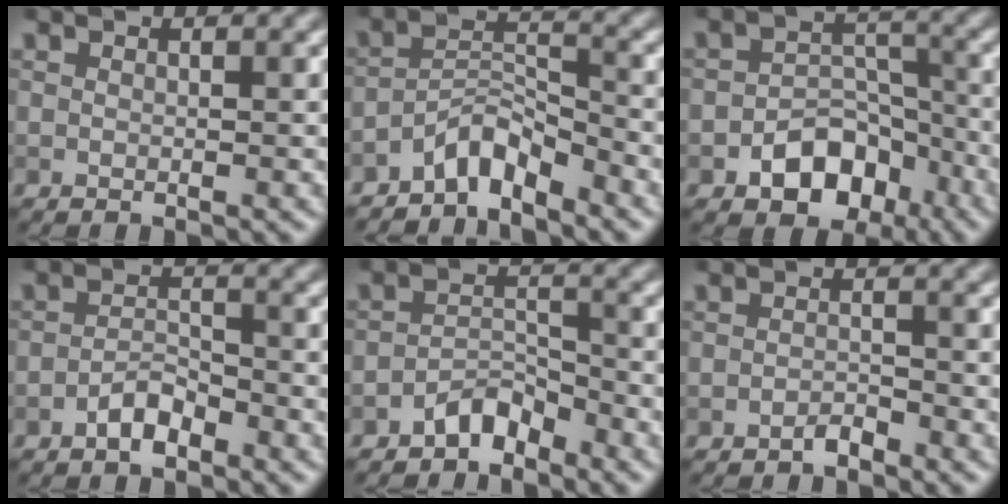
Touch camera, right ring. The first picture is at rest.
{"total": 3.7, "force": [-3.1, 1.0, 1.7], "torque": [-0.027, 0.016, -0.064]}
{"total": 5.8, "force": [-3.1, 4.0, 2.9], "torque": [-0.029, -0.004, -0.047]}
{"total": 2.4, "force": [-1.7, 1.0, 1.4], "torque": [-0.022, 0.009, -0.033]}
{"total": 2.7, "force": [-2.3, 1.0, 1.0], "torque": [-0.012, 0.015, -0.044]}
{"total": 1.2, "force": [-1.1, 0.2, 0.4], "torque": [-0.007, 0.005, -0.020]}